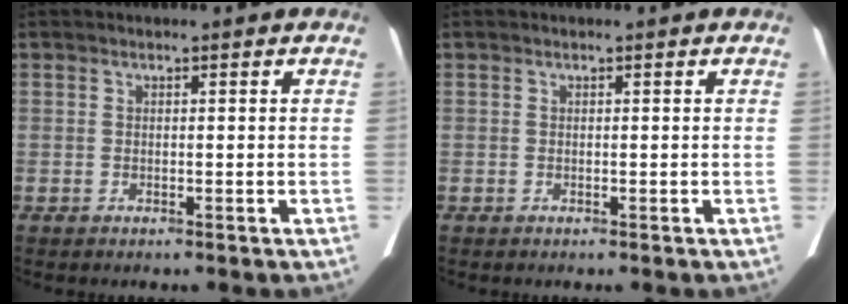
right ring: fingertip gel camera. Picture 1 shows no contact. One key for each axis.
{"total": 0.0}